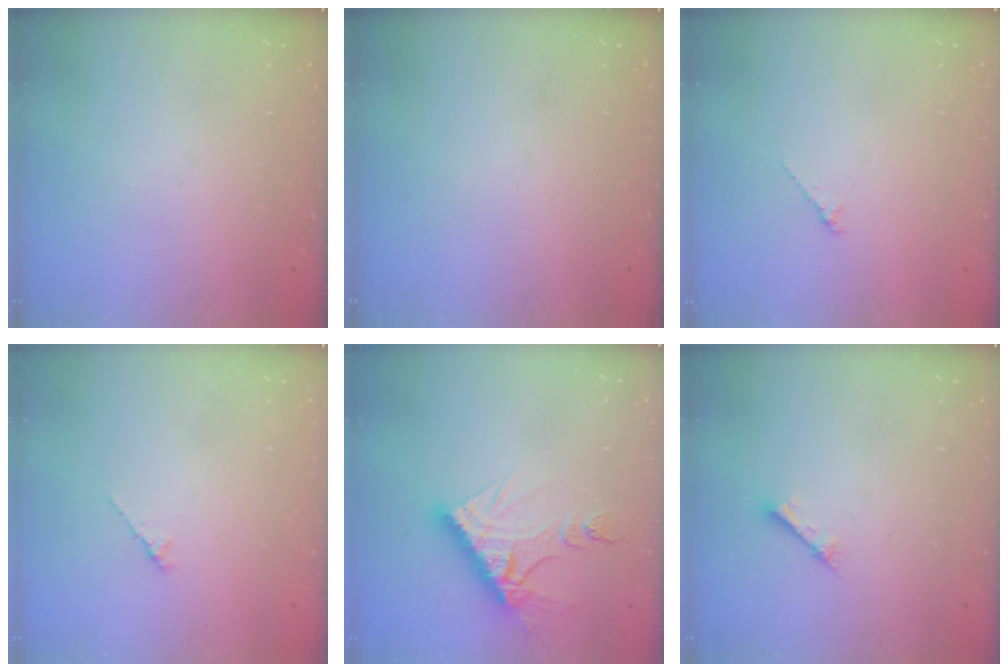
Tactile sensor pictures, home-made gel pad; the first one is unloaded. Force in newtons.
{"total": 0.0}
{"total": 1.2, "press": 1.1, "slide": 0.4}
{"total": 1.6, "press": 1.5, "slide": 0.5}
{"total": 13.5, "press": 13.4, "slide": 1.2}
{"total": 1.5, "press": 1.5, "slide": 0.1}